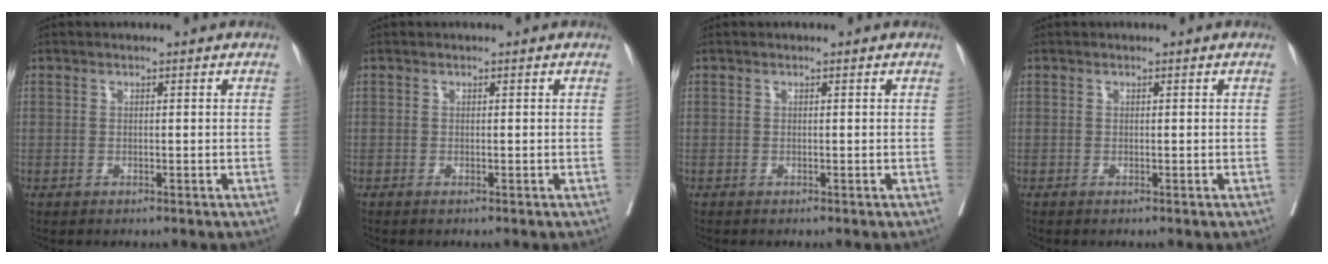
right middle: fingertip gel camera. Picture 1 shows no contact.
{"total": 0.0}
{"total": 0.0}
{"total": 0.0}